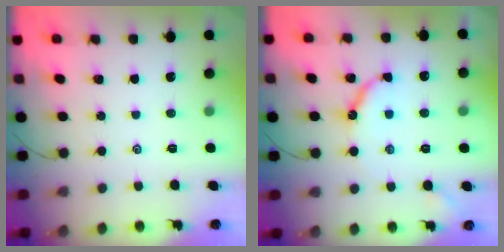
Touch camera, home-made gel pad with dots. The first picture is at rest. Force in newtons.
{"total": 8.7, "press": 8.6, "slide": 1.0}